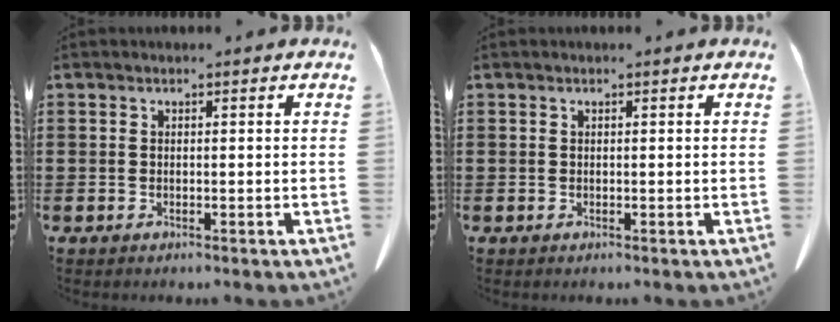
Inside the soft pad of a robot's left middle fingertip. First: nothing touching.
{"total": 0.0}